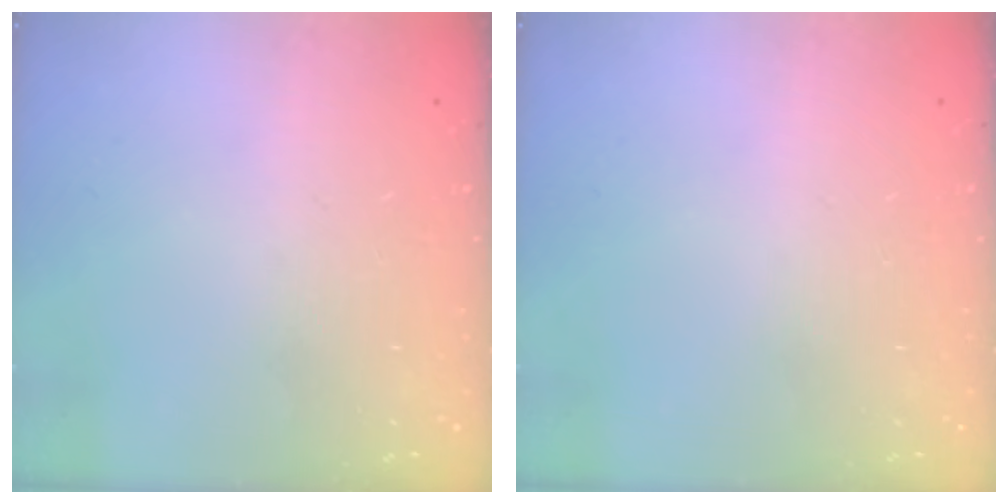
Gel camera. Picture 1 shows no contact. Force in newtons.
{"total": 0.0}